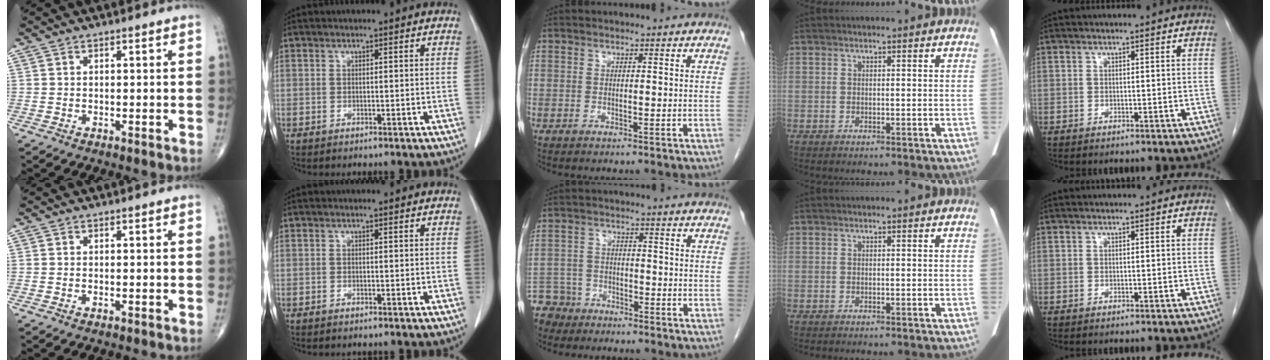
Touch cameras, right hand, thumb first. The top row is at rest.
{"index": {"total": 0.7, "force": [-0.4, 0.4, 0.4], "torque": [-0.008, 0.000, -0.006]}, "middle": {"total": 6.5, "force": [-5.5, 3.4, -0.3], "torque": [0.002, -0.004, -0.106]}}